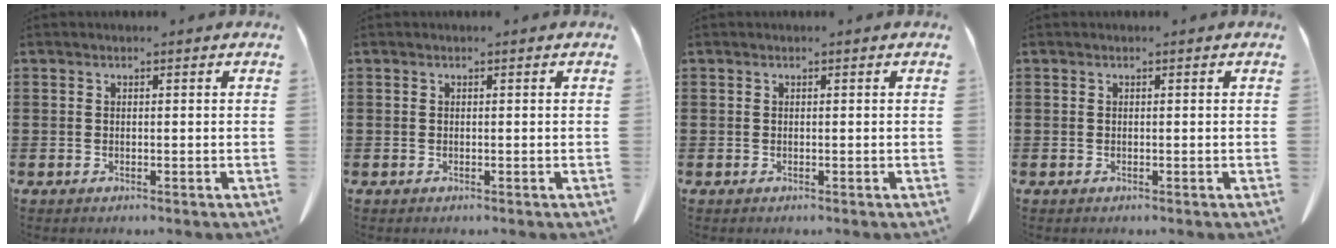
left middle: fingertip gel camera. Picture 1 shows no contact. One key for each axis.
{"total": 0.0}
{"total": 0.0}
{"total": 0.0}